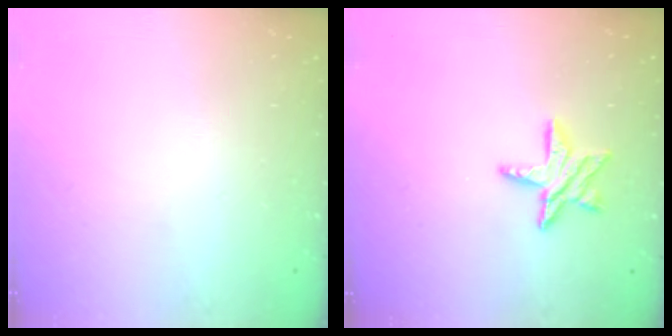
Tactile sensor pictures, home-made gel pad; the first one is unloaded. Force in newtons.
{"total": 10.0, "press": 9.9, "slide": 0.9}